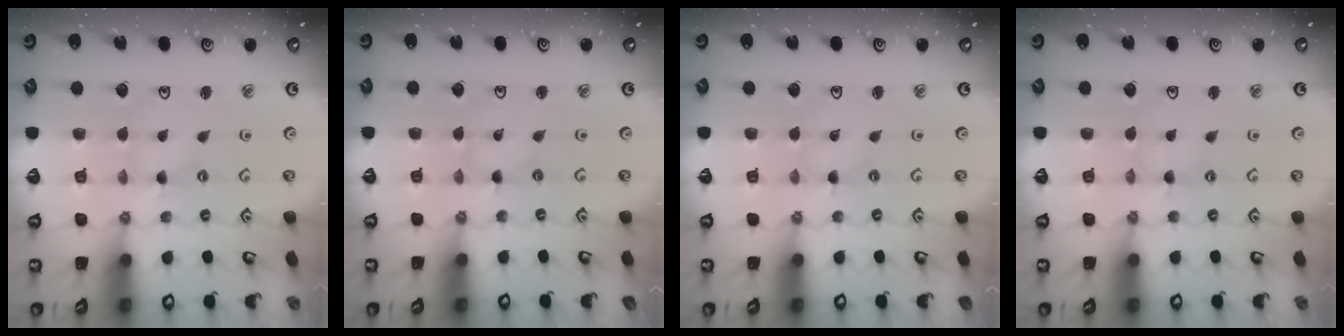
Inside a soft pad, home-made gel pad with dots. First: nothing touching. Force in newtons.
{"total": 0.0}
{"total": 0.0}
{"total": 0.5, "press": 0.5, "slide": 0.1}